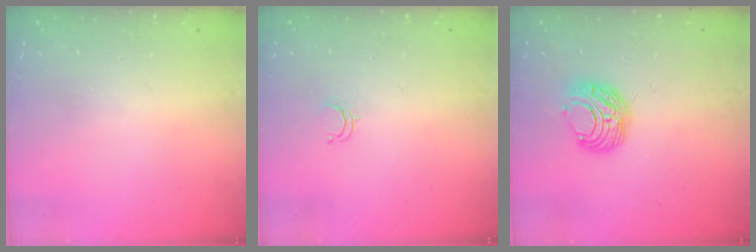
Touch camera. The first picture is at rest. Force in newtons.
{"total": 2.4, "press": 2.4, "slide": 0.2}
{"total": 8.7, "press": 8.7, "slide": 0.6}